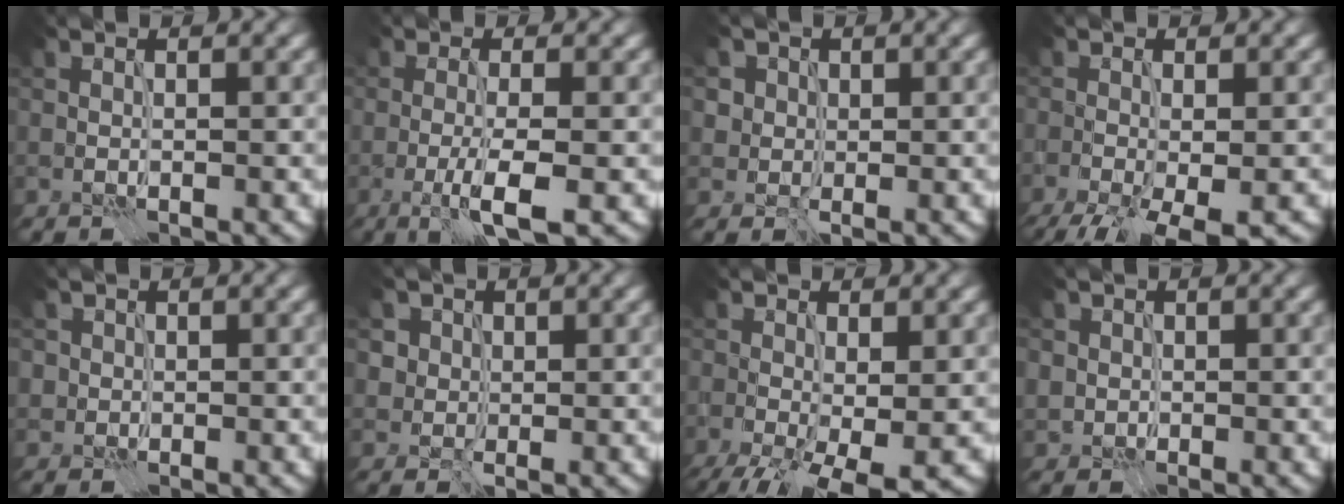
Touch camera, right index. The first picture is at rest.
{"total": 4.1, "force": [-1.4, 0.7, 3.8], "torque": [-0.068, -0.005, -0.029]}
{"total": 2.4, "force": [0.9, 2.1, 0.7], "torque": [-0.010, -0.004, 0.017]}
{"total": 6.3, "force": [-3.5, 2.0, 4.8], "torque": [-0.094, -0.022, -0.055]}
{"total": 1.0, "force": [0.2, 1.0, 0.0], "torque": [0.002, -0.001, 0.002]}
{"total": 2.9, "force": [1.2, 2.5, 0.9], "torque": [-0.016, -0.002, 0.018]}
{"total": 7.5, "force": [-3.2, 3.0, 6.1], "torque": [-0.115, -0.027, -0.048]}
{"total": 1.3, "force": [0.3, 1.3, 0.1], "torque": [0.000, -0.003, 0.004]}